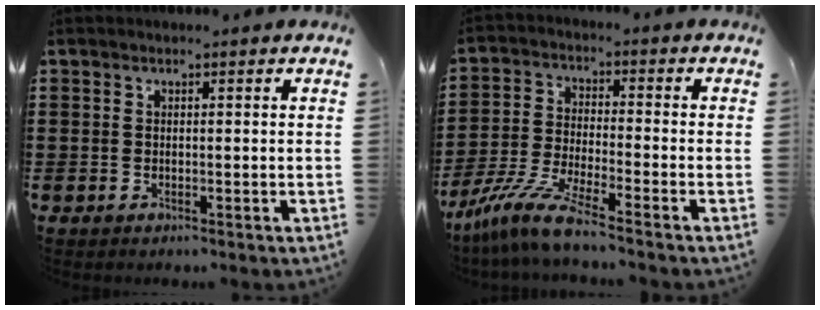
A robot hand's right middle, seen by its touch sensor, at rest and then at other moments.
{"total": 7.6, "force": [-6.6, 0.0, 3.8], "torque": [-0.090, -0.009, -0.135]}